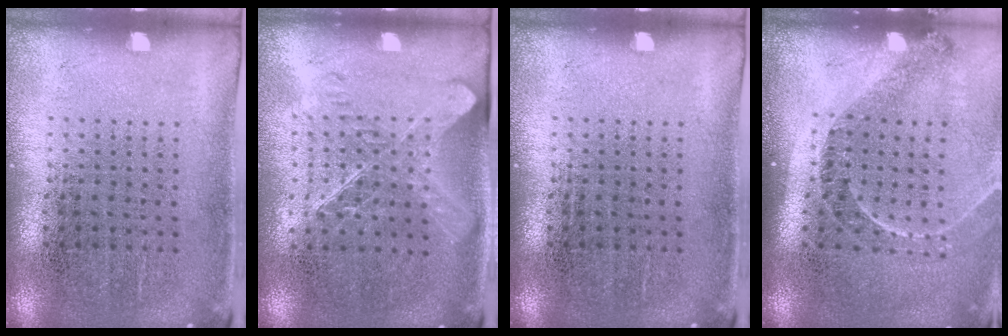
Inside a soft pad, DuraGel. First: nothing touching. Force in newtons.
{"total": 1.5, "press": 1.3, "slide": 0.7}
{"total": 0.0}
{"total": 1.4, "press": 1.3, "slide": 0.5}